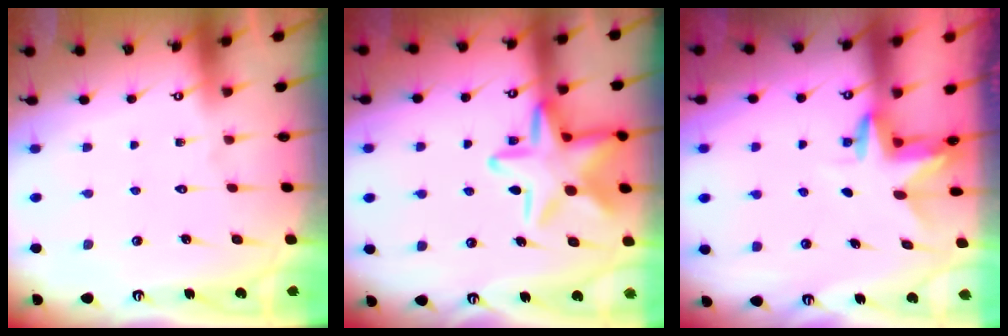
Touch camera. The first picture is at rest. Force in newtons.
{"total": 17.8, "press": 17.7, "slide": 1.2}
{"total": 3.1, "press": 3.1, "slide": 0.4}